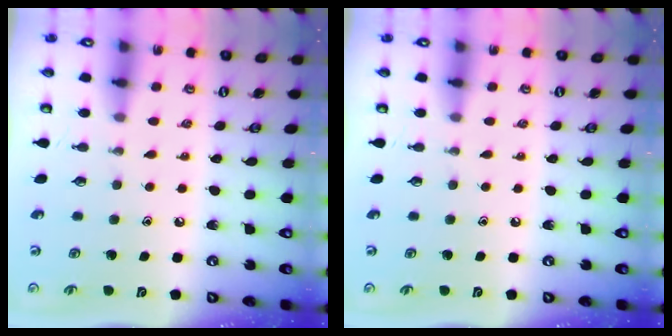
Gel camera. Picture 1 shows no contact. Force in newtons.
{"total": 0.0}